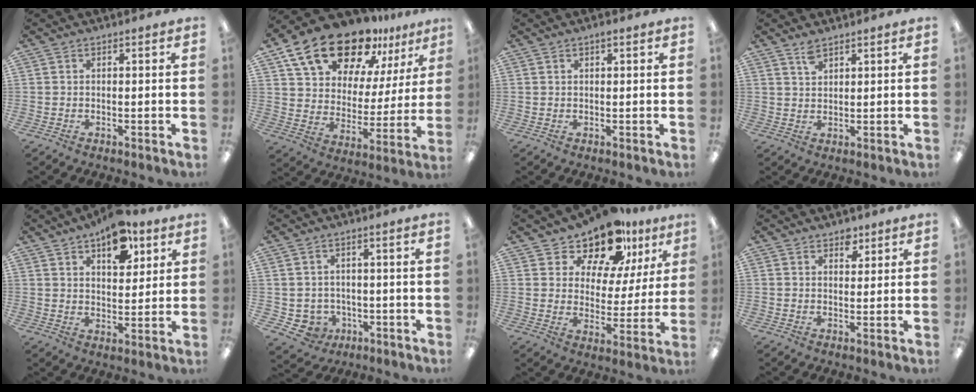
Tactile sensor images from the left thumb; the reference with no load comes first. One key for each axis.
{"total": 20.9, "fx": 15.7, "fy": 10.2, "fz": 9.1, "tx": -0.168, "ty": -0.096, "tz": 0.282}
{"total": 1.1, "fx": 0.8, "fy": 0.4, "fz": 0.7, "tx": -0.015, "ty": 0.003, "tz": 0.013}
{"total": 2.9, "fx": 2.4, "fy": 1.2, "fz": 1.1, "tx": -0.018, "ty": -0.005, "tz": 0.044}
{"total": 12.0, "fx": 7.5, "fy": 6.2, "fz": 7.1, "tx": -0.082, "ty": -0.034, "tz": 0.125}
{"total": 4.9, "fx": -1.4, "fy": 4.5, "fz": 1.0, "tx": -0.042, "ty": 0.009, "tz": -0.022}
{"total": 15.2, "fx": 12.3, "fy": 6.8, "fz": 5.7, "tx": -0.096, "ty": -0.092, "tz": 0.220}
{"total": 3.6, "fx": 2.5, "fy": 2.3, "fz": 1.4, "tx": 0.001, "ty": -0.012, "tz": 0.038}